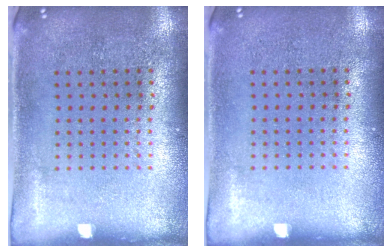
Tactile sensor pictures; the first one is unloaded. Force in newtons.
{"total": 0.0}